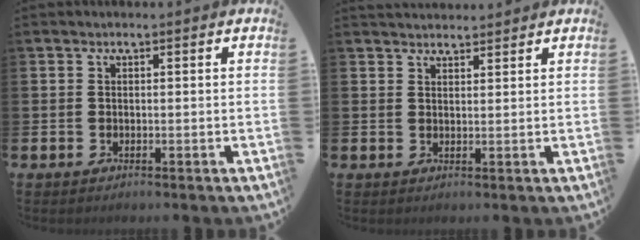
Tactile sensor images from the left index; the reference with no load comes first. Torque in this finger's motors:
{"motor_torque": [0.48, -1.18, -0.04, 0.03]}